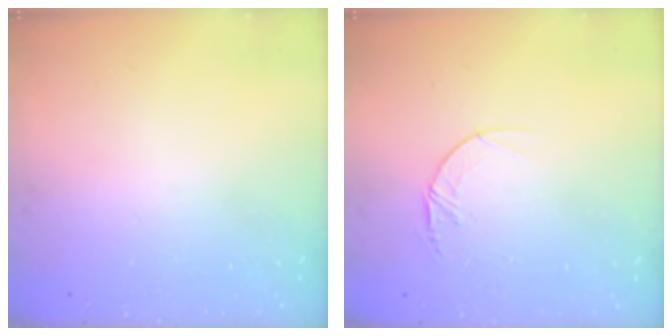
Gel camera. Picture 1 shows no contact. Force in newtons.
{"total": 4.6, "press": 4.6, "slide": 0.4}